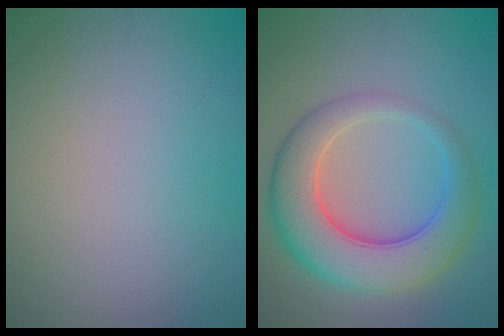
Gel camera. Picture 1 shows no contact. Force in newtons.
{"total": 7.9, "press": 7.8, "slide": 0.3}